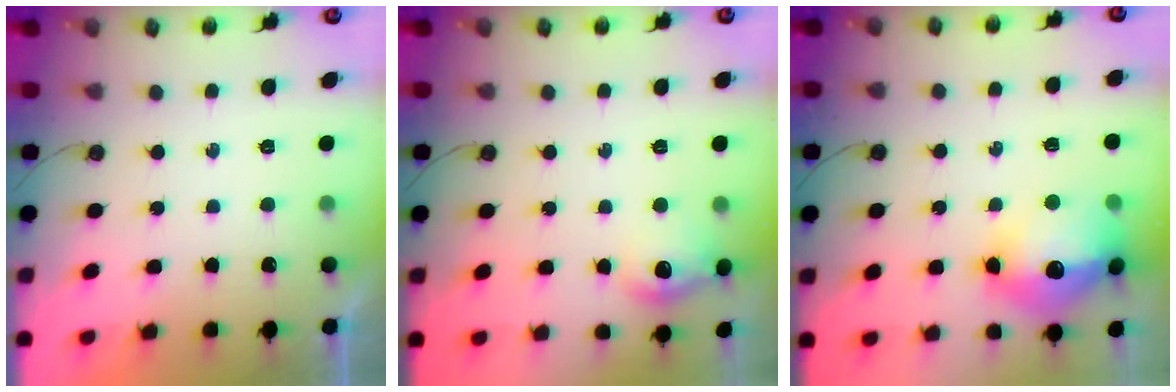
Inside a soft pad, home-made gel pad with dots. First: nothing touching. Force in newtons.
{"total": 10.9, "press": 10.8, "slide": 1.1}
{"total": 17.0, "press": 16.9, "slide": 1.4}